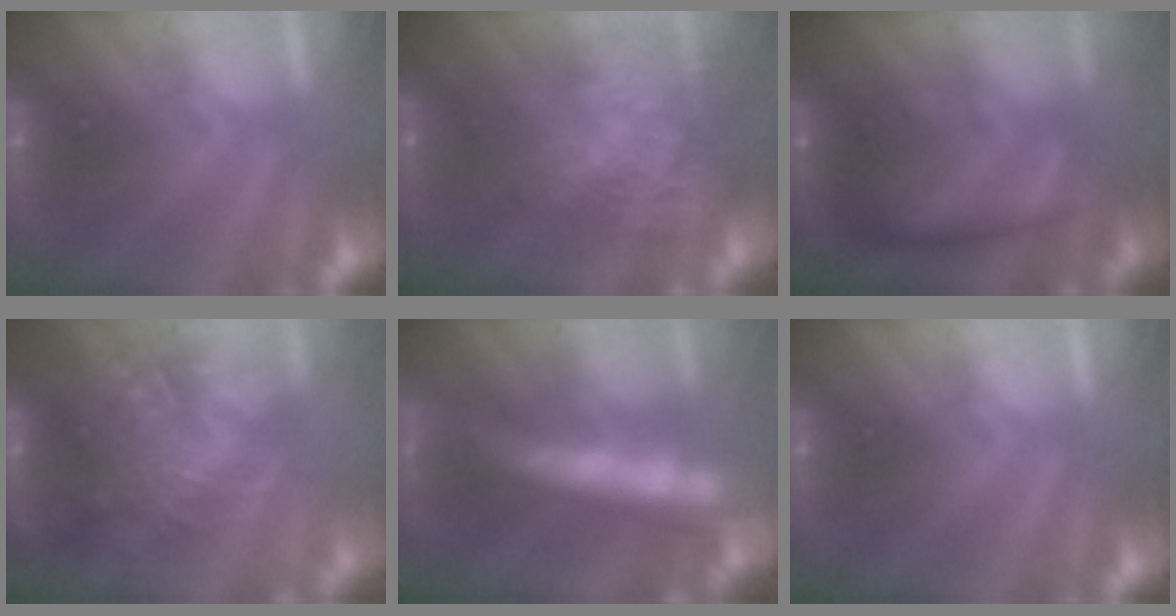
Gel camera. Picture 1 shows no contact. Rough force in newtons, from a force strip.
{"total": 6.9}
{"total": 5.6}
{"total": 7.0}
{"total": 10.8}
{"total": 0.0}